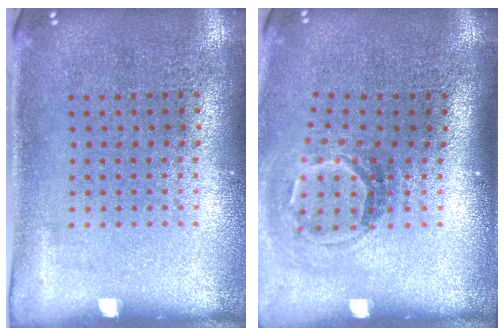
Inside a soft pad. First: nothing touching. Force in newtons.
{"total": 1.8, "press": 1.2, "slide": 1.4}